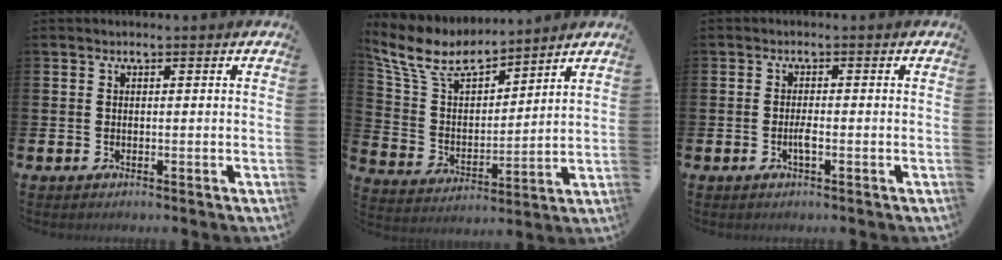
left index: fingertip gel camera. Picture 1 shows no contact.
{"total": 9.2, "force": [7.9, 3.1, 3.5], "torque": [-0.109, -0.043, 0.143]}
{"total": 1.4, "force": [-0.6, 0.3, 1.2], "torque": [-0.030, 0.002, -0.010]}